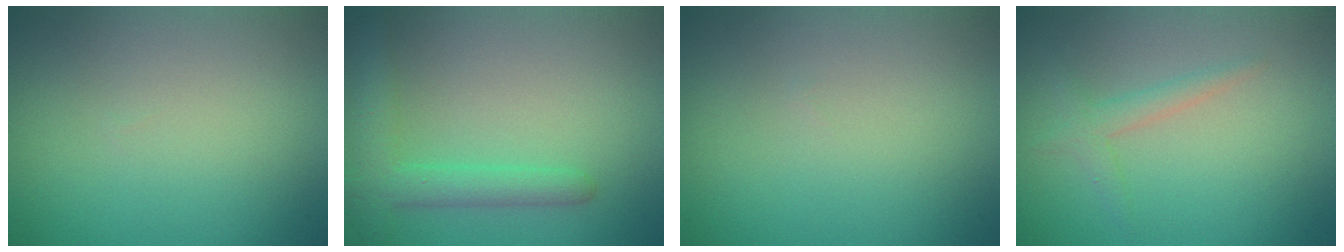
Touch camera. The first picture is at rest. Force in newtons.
{"total": 3.5, "press": 3.5, "slide": 0.2}
{"total": 0.0}
{"total": 1.6, "press": 1.6, "slide": 0.0}